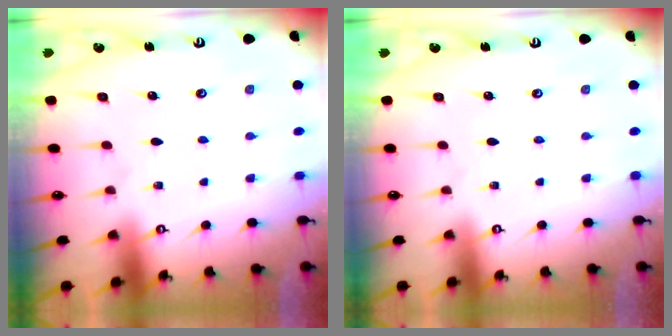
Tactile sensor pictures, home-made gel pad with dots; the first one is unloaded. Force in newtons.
{"total": 0.0}